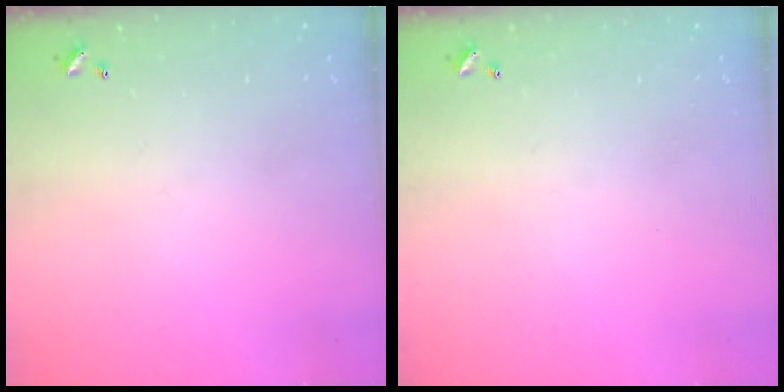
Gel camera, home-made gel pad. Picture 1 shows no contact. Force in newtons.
{"total": 0.0}